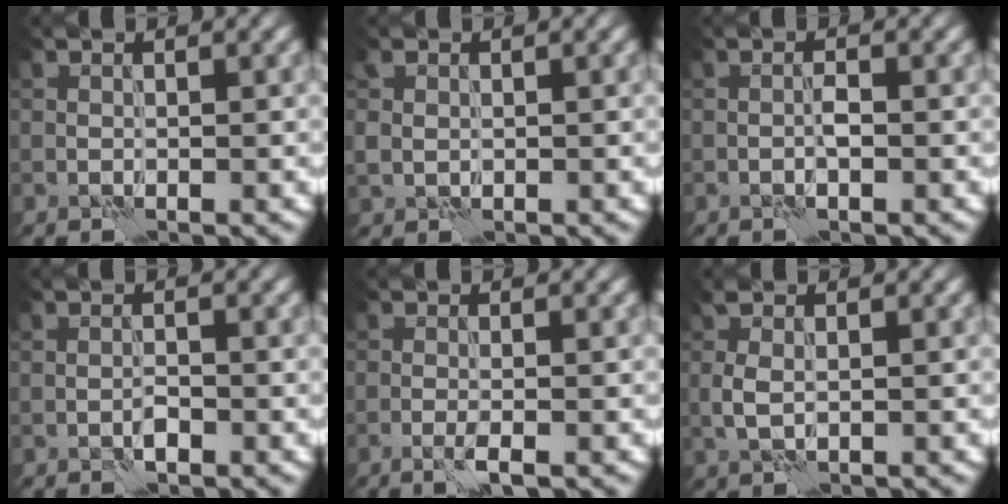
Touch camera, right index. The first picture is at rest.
{"total": 1.7, "force": [0.6, 1.5, 0.7], "torque": [-0.018, -0.001, 0.012]}
{"total": 0.7, "force": [-0.1, 0.1, 0.6], "torque": [-0.013, 0.002, -0.004]}
{"total": 0.6, "force": [-0.3, 0.3, 0.4], "torque": [-0.010, 0.001, -0.007]}
{"total": 1.5, "force": [-0.6, 0.3, 1.3], "torque": [-0.025, 0.001, -0.016]}
{"total": 1.9, "force": [0.4, 1.1, 1.5], "torque": [-0.039, -0.001, 0.007]}